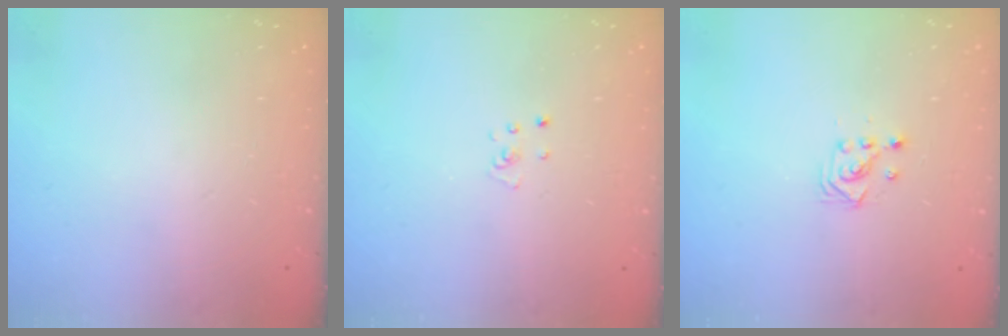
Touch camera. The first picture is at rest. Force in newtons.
{"total": 2.6, "press": 2.6, "slide": 0.3}
{"total": 2.9, "press": 2.9, "slide": 0.3}